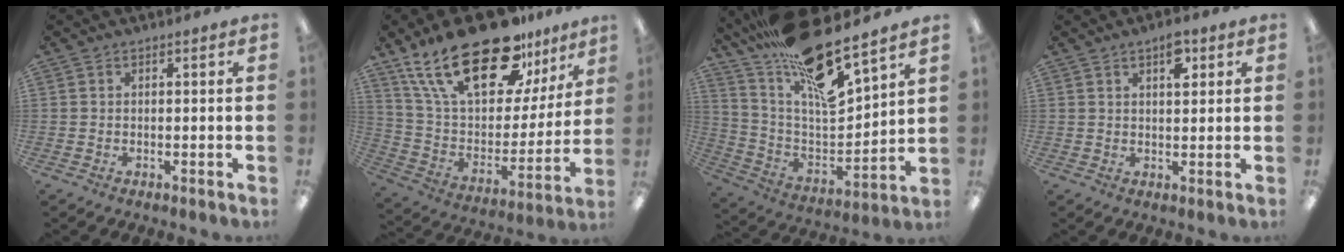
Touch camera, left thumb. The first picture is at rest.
{"total": 27.9, "force": [19.2, 11.7, 16.5], "torque": [-0.302, -0.123, 0.331]}
{"total": 21.3, "force": [16.8, 4.4, 12.3], "torque": [-0.223, -0.124, 0.283]}
{"total": 5.0, "force": [2.9, 2.1, 3.5], "torque": [-0.043, -0.008, 0.044]}